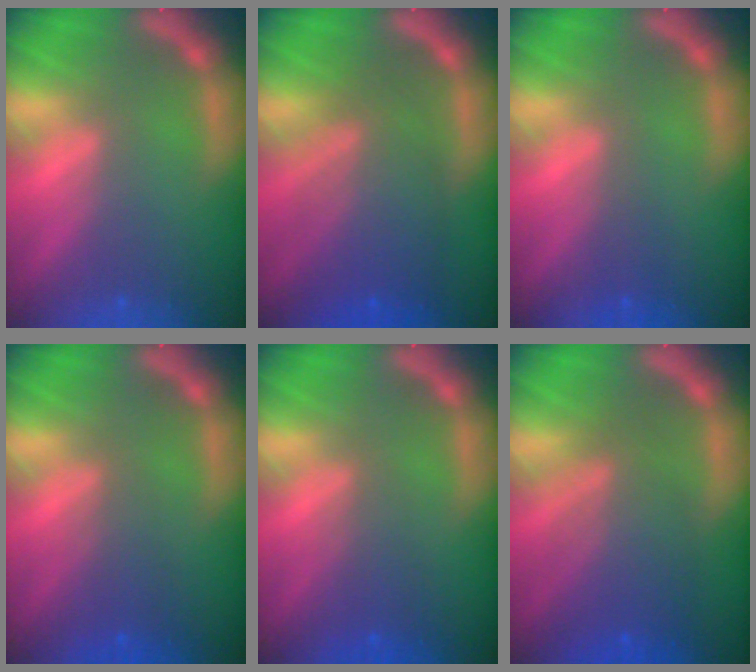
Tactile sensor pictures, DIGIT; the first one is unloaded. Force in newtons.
{"total": 7.6}
{"total": 1.0}
{"total": 2.5}
{"total": 2.5}
{"total": 6.6}